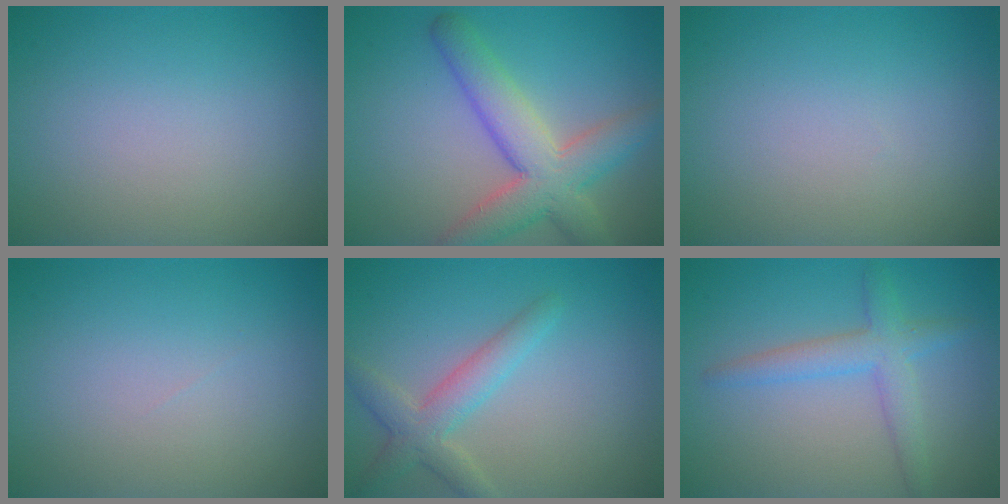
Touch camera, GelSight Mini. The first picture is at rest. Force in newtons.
{"total": 6.7, "press": 6.7, "slide": 0.4}
{"total": 0.0}
{"total": 0.0}
{"total": 3.3, "press": 3.3, "slide": 0.2}
{"total": 2.6, "press": 2.6, "slide": 0.2}